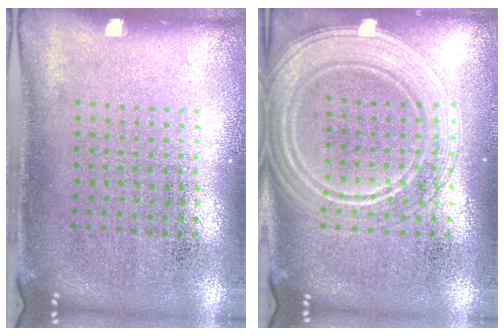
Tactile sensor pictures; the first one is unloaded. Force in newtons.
{"total": 3.7, "press": 3.7, "slide": 0.6}